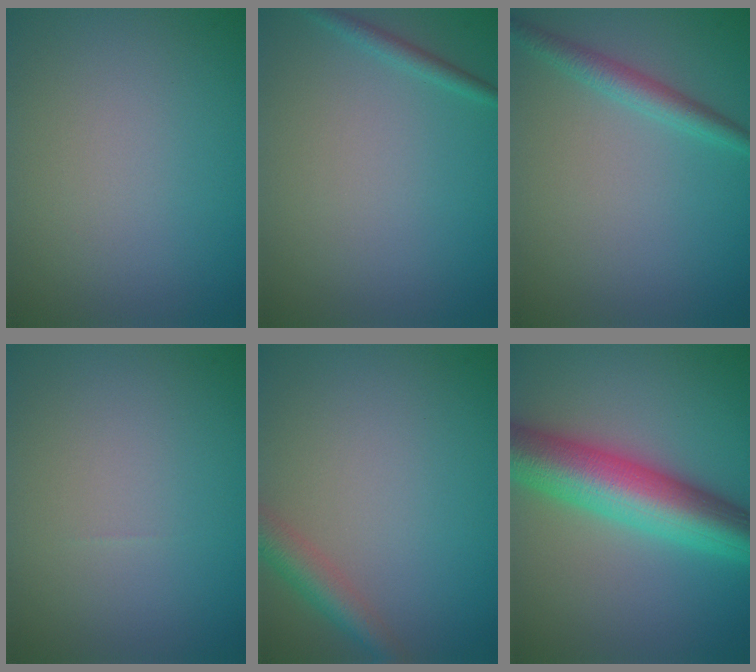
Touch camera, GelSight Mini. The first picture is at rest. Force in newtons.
{"total": 1.1, "press": 1.1, "slide": 0.1}
{"total": 2.2, "press": 2.2, "slide": 0.0}
{"total": 0.0}
{"total": 2.9, "press": 2.9, "slide": 0.1}
{"total": 9.7, "press": 9.7, "slide": 0.2}